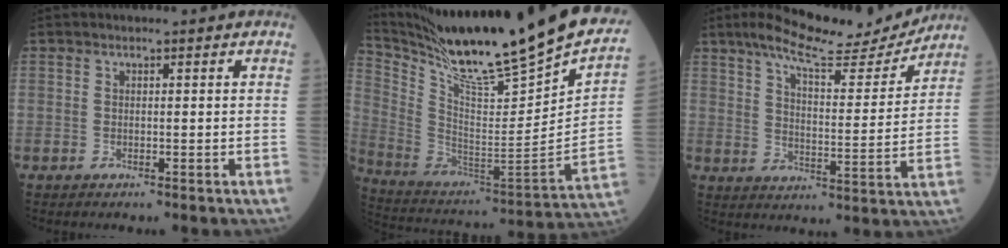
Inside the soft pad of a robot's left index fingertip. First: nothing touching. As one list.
[{"total": 32.1, "force": [26.3, 1.9, 18.4], "torque": [-0.326, -0.080, 0.395]}, {"total": 13.0, "force": [11.7, 1.4, 5.4], "torque": [-0.093, -0.007, 0.174]}]